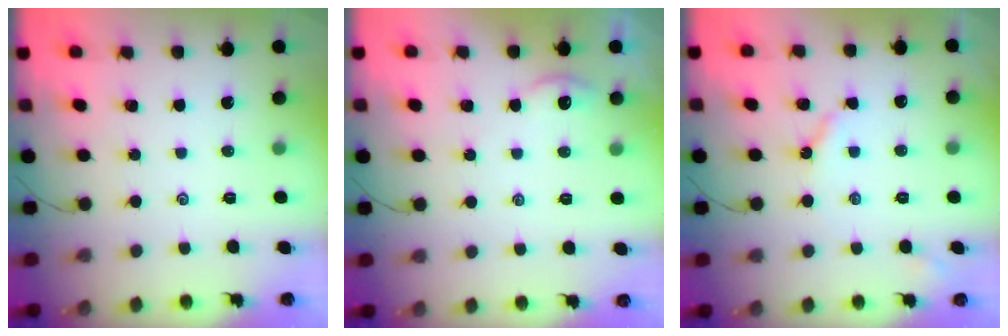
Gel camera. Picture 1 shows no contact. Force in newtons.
{"total": 1.6, "press": 1.5, "slide": 0.3}
{"total": 3.6, "press": 3.5, "slide": 0.7}